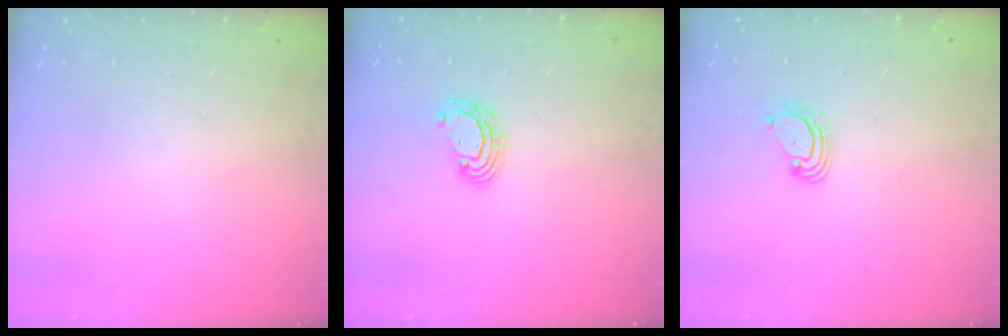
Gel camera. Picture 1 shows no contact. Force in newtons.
{"total": 4.9, "press": 4.9, "slide": 0.2}
{"total": 3.0, "press": 3.0, "slide": 0.2}